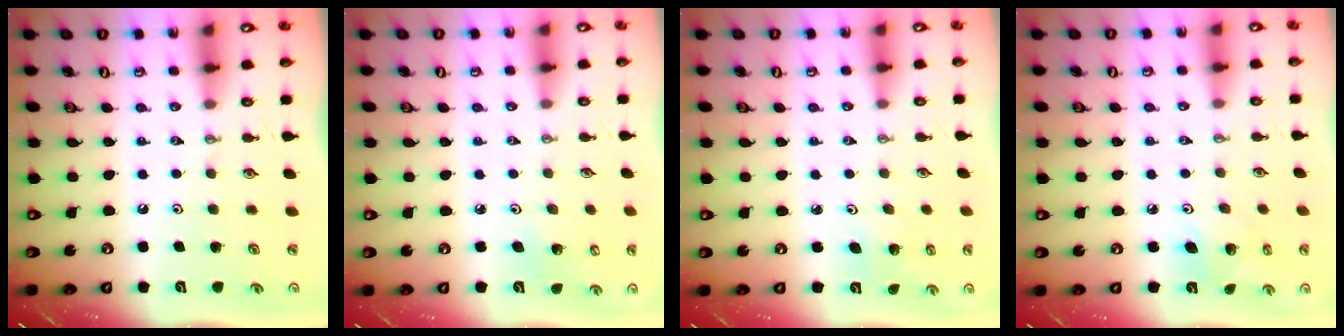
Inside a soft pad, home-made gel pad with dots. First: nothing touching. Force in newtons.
{"total": 2.9, "press": 2.8, "slide": 1.0}
{"total": 3.1, "press": 3.1, "slide": 0.1}
{"total": 4.8, "press": 4.8, "slide": 0.2}